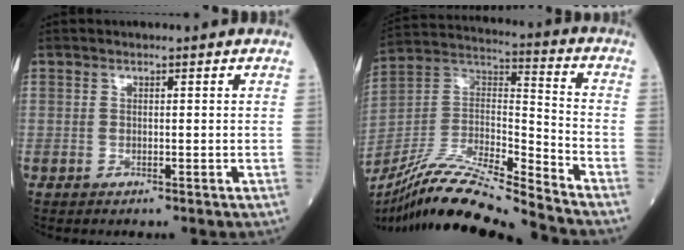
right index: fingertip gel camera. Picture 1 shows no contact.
{"total": 18.3, "force": [-16.6, -0.7, 7.8], "torque": [-0.160, 0.011, -0.303]}